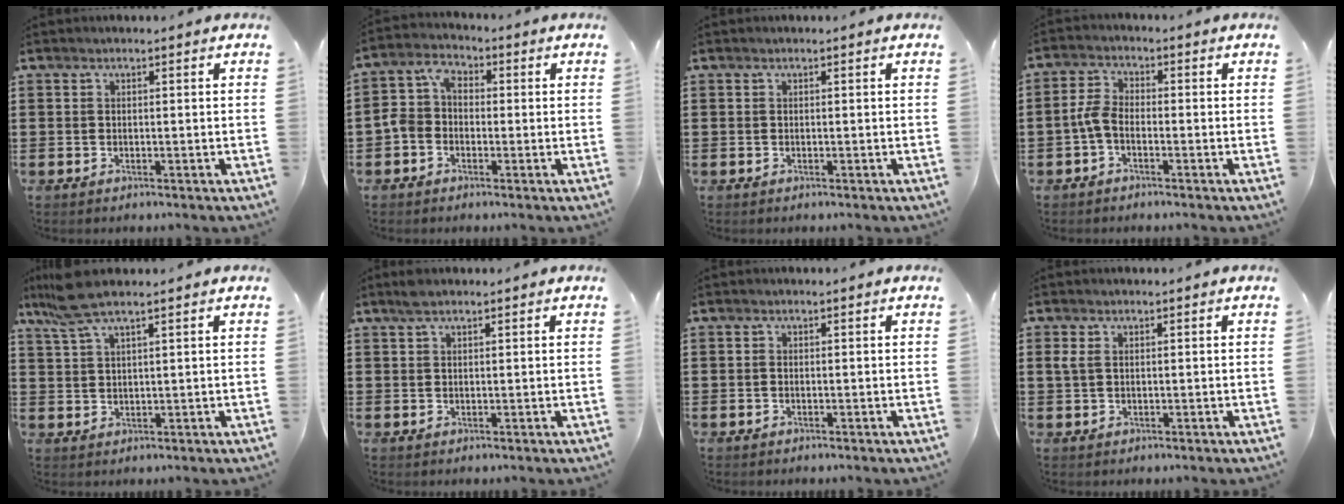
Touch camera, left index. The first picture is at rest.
{"total": 4.4, "force": [-1.5, 3.4, 2.4], "torque": [-0.072, 0.010, -0.039]}
{"total": 0.0}
{"total": 3.6, "force": [-1.4, 1.8, 2.7], "torque": [-0.070, 0.003, -0.032]}
{"total": 5.5, "force": [4.0, 0.5, 3.7], "torque": [-0.089, -0.003, 0.071]}
{"total": 1.8, "force": [1.3, 0.5, 1.1], "torque": [-0.023, 0.003, 0.024]}
{"total": 0.0}
{"total": 1.8, "force": [0.4, 1.1, 1.3], "torque": [-0.036, 0.004, 0.005]}